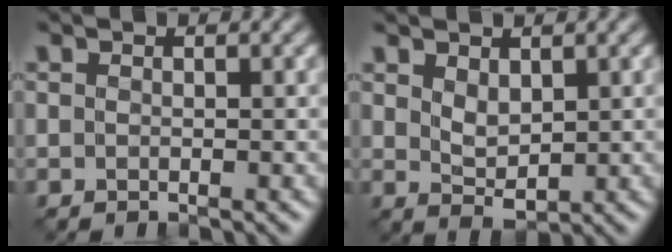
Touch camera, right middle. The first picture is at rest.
{"total": 2.3, "force": [0.9, 1.3, 1.6], "torque": [-0.035, -0.006, 0.025]}